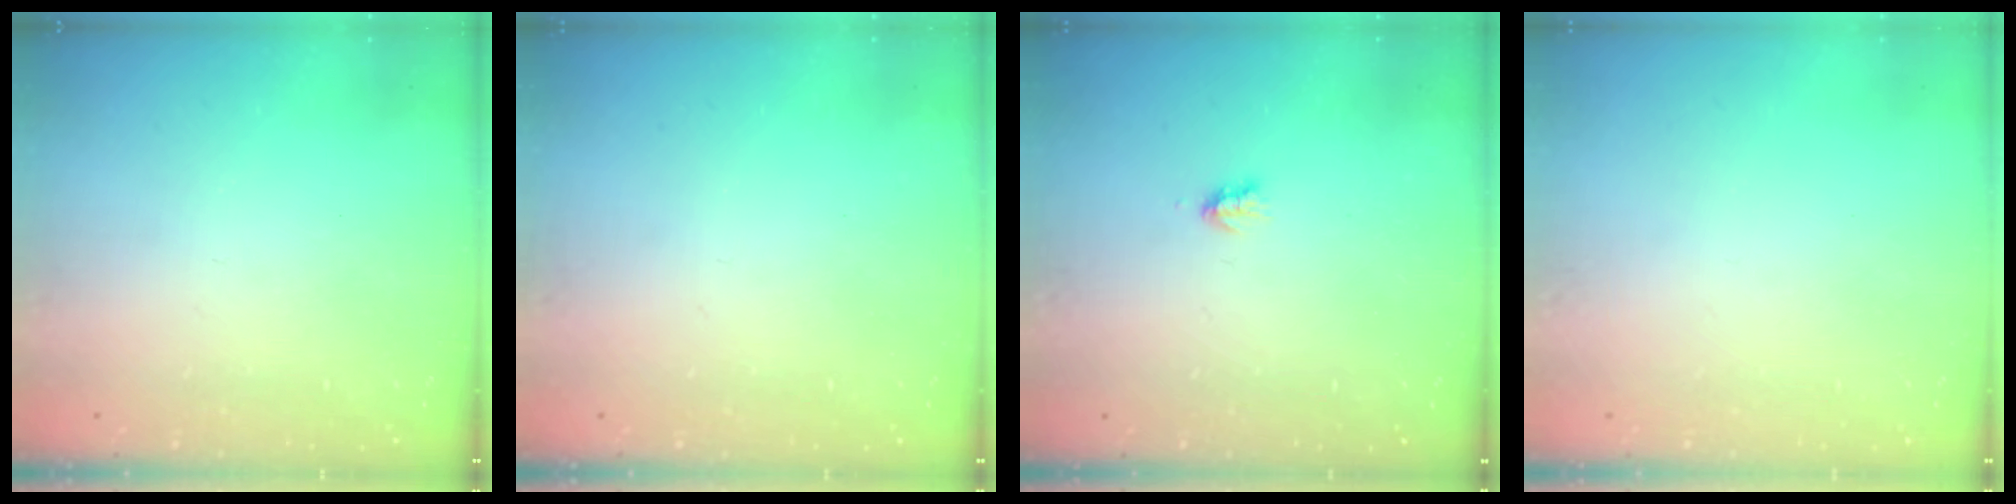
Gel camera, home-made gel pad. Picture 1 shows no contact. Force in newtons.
{"total": 0.0}
{"total": 1.9, "press": 1.8, "slide": 0.4}
{"total": 0.0}